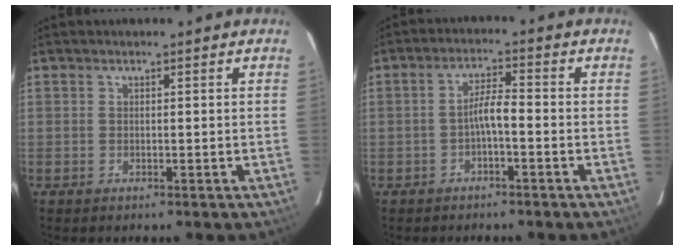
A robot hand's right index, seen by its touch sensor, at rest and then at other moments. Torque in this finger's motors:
{"motor_torque": [0.71, -0.11, 0.42, 0.08]}